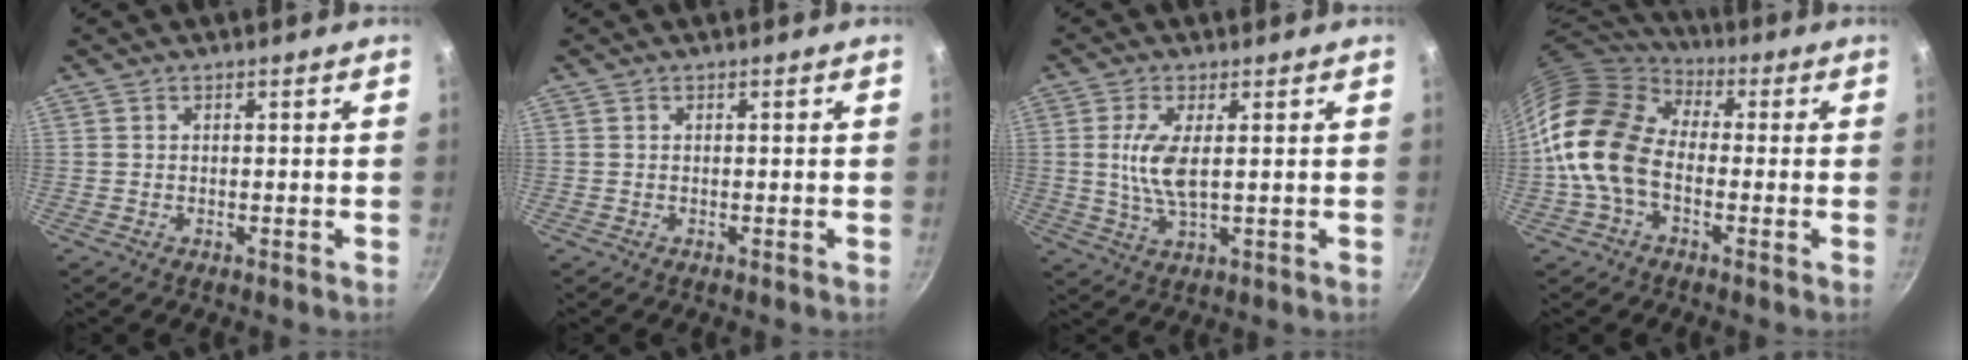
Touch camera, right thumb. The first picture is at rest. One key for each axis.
{"total": 0.0}
{"total": 6.8, "fx": 1.0, "fy": 2.3, "fz": 6.4, "tx": -0.134, "ty": -0.006, "tz": 0.021}
{"total": 15.2, "fx": -1.7, "fy": 10.4, "fz": 10.9, "tx": -0.180, "ty": 0.028, "tz": -0.053}